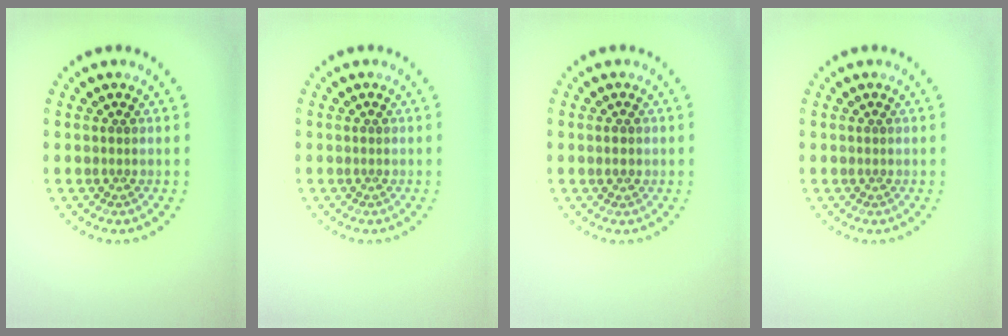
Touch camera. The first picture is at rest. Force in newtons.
{"total": 0.0}
{"total": 1.1, "press": 1.1, "slide": 0.2}
{"total": 0.0}